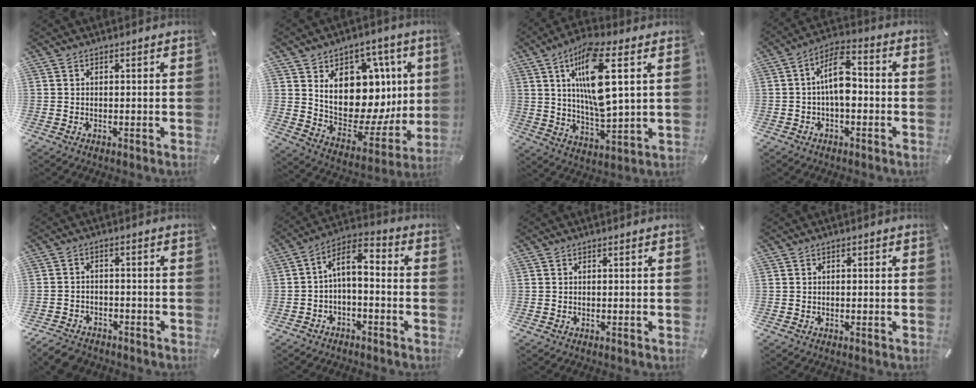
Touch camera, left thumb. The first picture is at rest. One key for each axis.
{"total": 19.0, "fx": 4.3, "fy": 14.2, "fz": 11.9, "tx": -0.178, "ty": -0.051, "tz": 0.087}
{"total": 15.7, "fx": 5.1, "fy": 5.2, "fz": 13.9, "tx": -0.269, "ty": -0.011, "tz": 0.080}
{"total": 9.6, "fx": -0.9, "fy": 4.6, "fz": 8.4, "tx": -0.149, "ty": 0.012, "tz": -0.016}
{"total": 5.2, "fx": -4.4, "fy": 2.3, "fz": 1.4, "tx": -0.036, "ty": 0.018, "tz": -0.088}
{"total": 5.7, "fx": -0.7, "fy": 3.1, "fz": 4.7, "tx": -0.088, "ty": 0.007, "tz": -0.013}
{"total": 0.0}
{"total": 0.6, "fx": -0.1, "fy": 0.3, "fz": 0.5, "tx": -0.008, "ty": 0.000, "tz": -0.003}